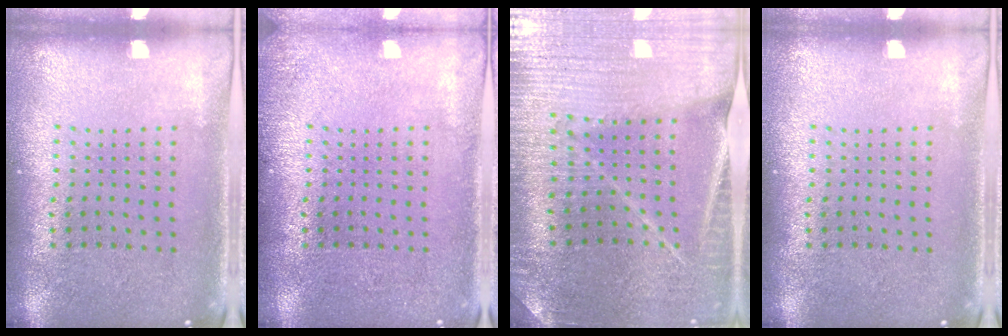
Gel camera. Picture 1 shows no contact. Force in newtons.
{"total": 1.0, "press": 1.0, "slide": 0.3}
{"total": 3.0, "press": 3.0, "slide": 0.3}
{"total": 0.0}